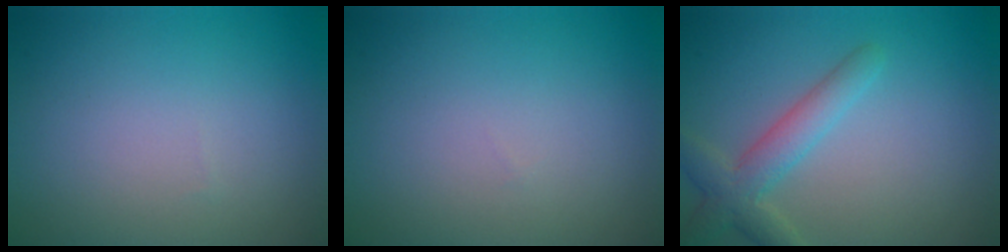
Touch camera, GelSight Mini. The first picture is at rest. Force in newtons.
{"total": 0.0}
{"total": 3.6, "press": 3.6, "slide": 0.2}